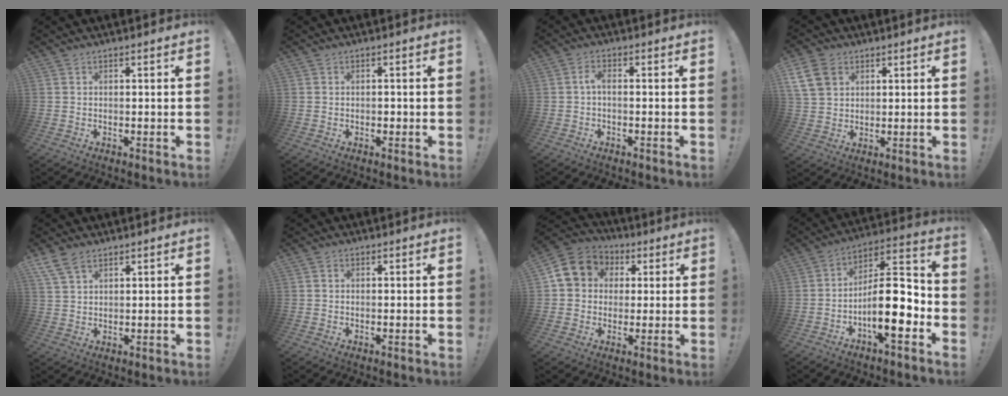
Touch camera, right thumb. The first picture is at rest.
{"total": 1.1, "force": [-0.6, 0.8, 0.4], "torque": [-0.008, 0.004, -0.010]}
{"total": 2.9, "force": [-0.6, 0.9, 2.7], "torque": [-0.057, 0.007, -0.014]}
{"total": 10.2, "force": [4.5, 7.6, 5.2], "torque": [-0.100, -0.013, 0.093]}
{"total": 6.4, "force": [4.3, 3.4, 3.4], "torque": [-0.066, -0.010, 0.086]}
{"total": 0.8, "force": [0.0, 0.8, 0.3], "torque": [-0.008, 0.005, 0.001]}
{"total": 11.1, "force": [2.6, 9.8, 4.6], "torque": [-0.062, 0.000, 0.058]}
{"total": 16.8, "force": [-5.1, 5.4, 15.0], "torque": [-0.245, 0.022, -0.082]}